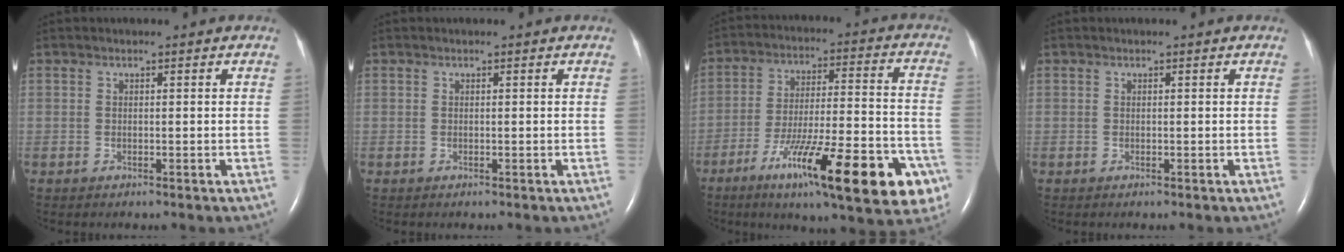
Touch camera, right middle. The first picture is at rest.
{"total": 0.0}
{"total": 23.7, "force": [-12.1, 4.3, 20.0], "torque": [-0.235, -0.010, -0.179]}
{"total": 0.0}